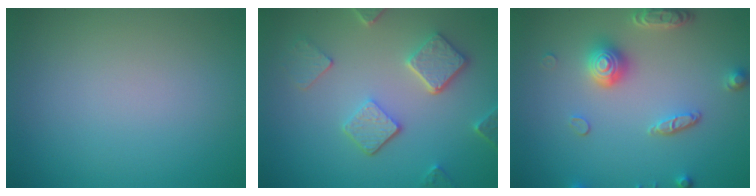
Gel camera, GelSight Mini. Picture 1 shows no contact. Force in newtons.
{"total": 5.0, "press": 3.9, "slide": 3.2}
{"total": 4.2, "press": 3.5, "slide": 2.3}